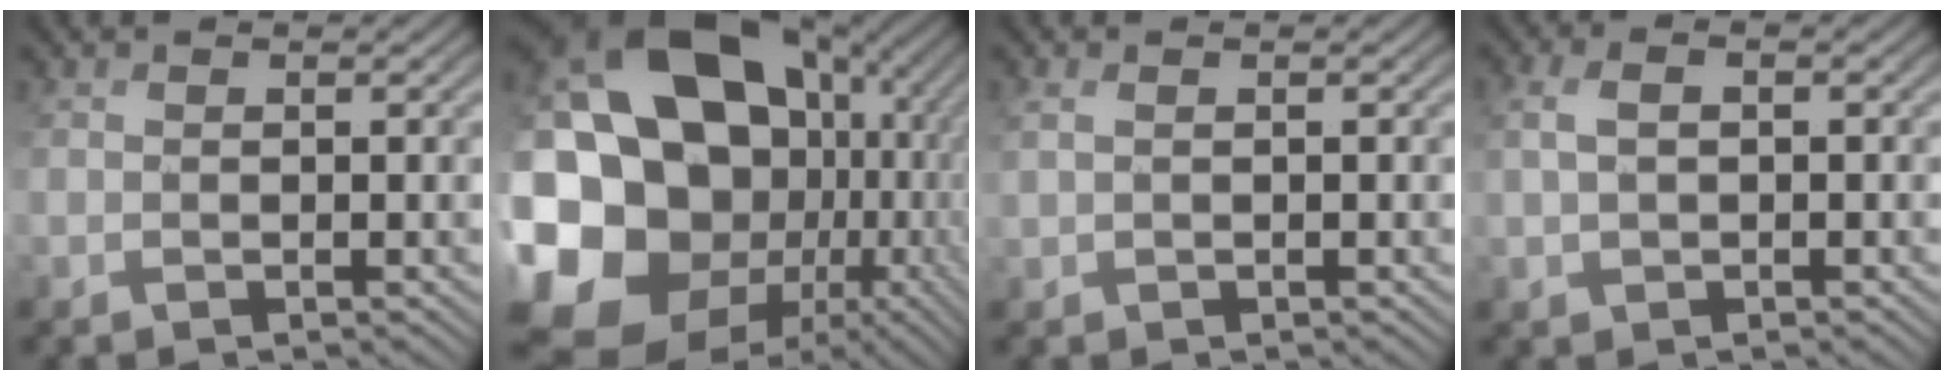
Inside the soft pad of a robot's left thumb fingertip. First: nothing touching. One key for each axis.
{"total": 24.5, "fx": -1.4, "fy": 21.5, "fz": 11.8, "tx": -0.293, "ty": -0.006, "tz": -0.016}
{"total": 0.9, "fx": 0.4, "fy": -0.6, "fz": -0.5, "tx": 0.020, "ty": 0.001, "tz": 0.012}
{"total": 1.1, "fx": 0.5, "fy": 0.3, "fz": 0.9, "tx": -0.016, "ty": 0.008, "tz": 0.012}